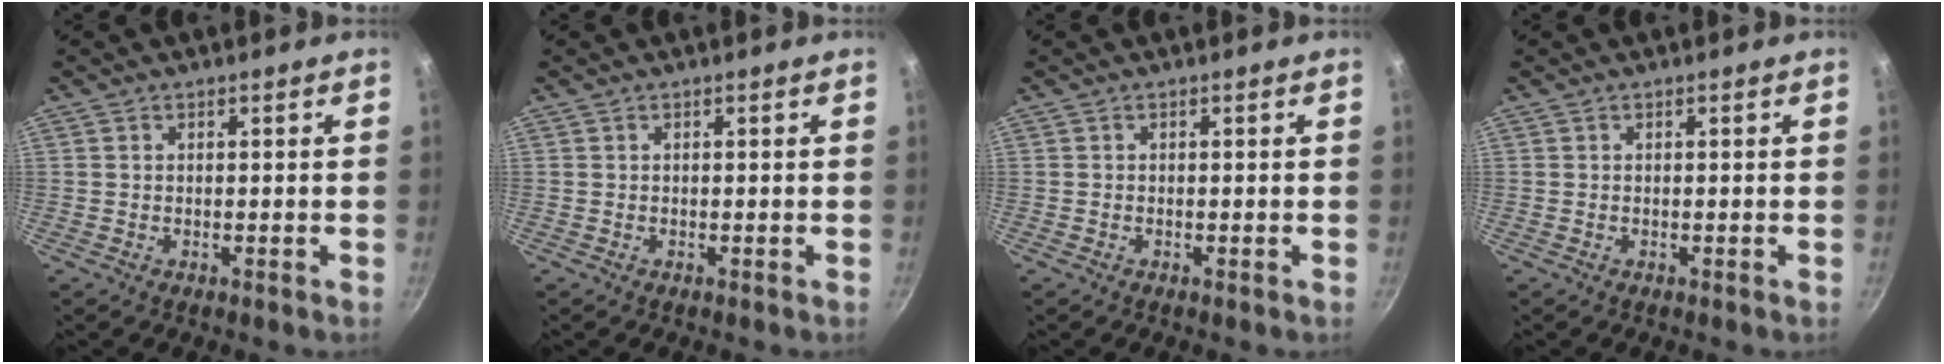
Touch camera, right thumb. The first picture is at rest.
{"total": 0.0}
{"total": 0.0}
{"total": 0.0}